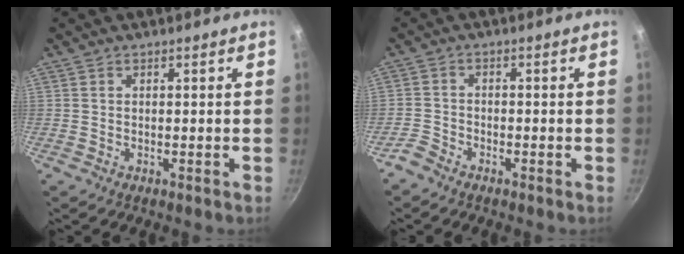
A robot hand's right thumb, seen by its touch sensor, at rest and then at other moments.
{"total": 2.8, "force": [-2.3, 1.3, 0.9], "torque": [-0.025, 0.020, -0.053]}